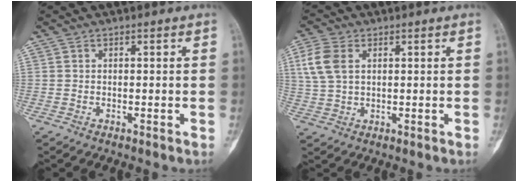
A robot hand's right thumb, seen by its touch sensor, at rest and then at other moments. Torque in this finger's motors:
{"motor_torque": [-0.16, 0.67, 0.39, -0.18, 0.07]}